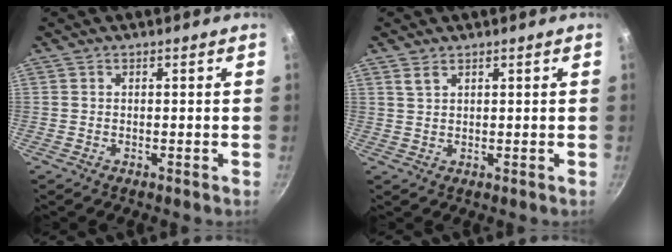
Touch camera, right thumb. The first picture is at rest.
{"total": 1.9, "force": [1.3, 1.0, 1.1], "torque": [-0.020, -0.004, 0.026]}